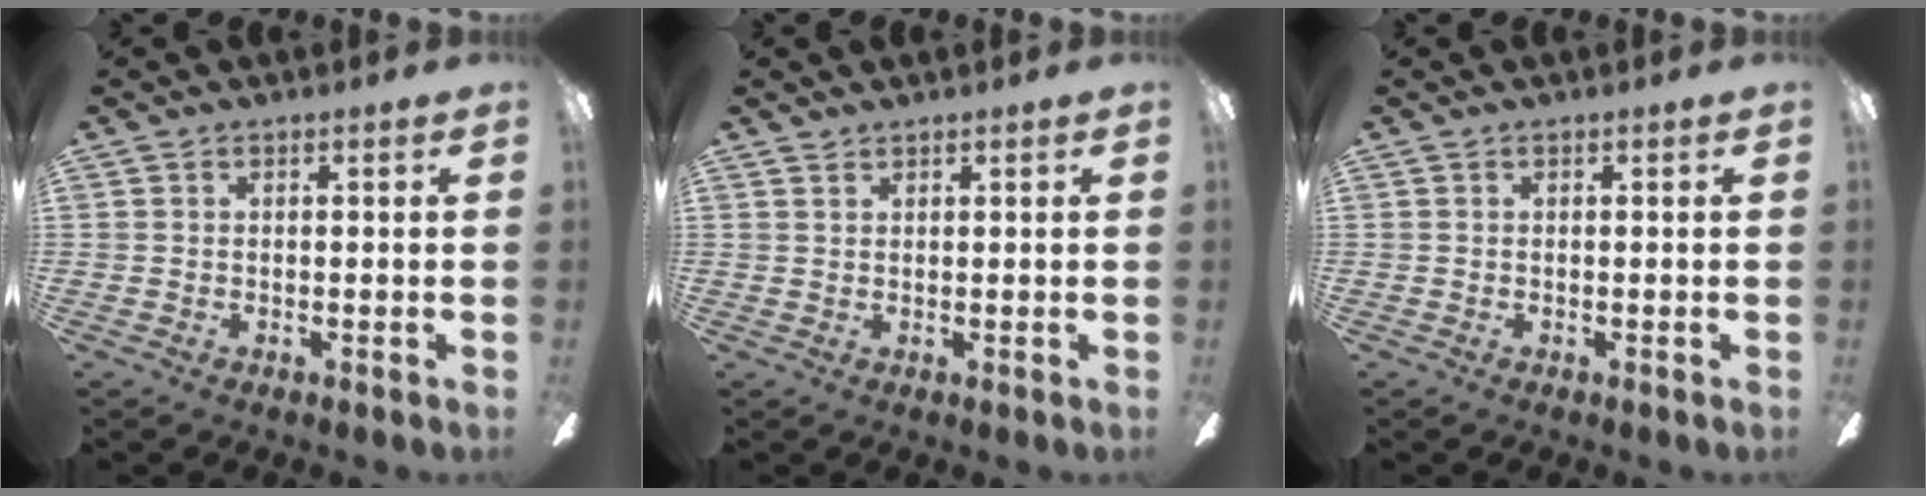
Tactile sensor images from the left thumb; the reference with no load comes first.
{"total": 1.1, "force": [1.0, 0.4, 0.1], "torque": [-0.004, 0.000, 0.020]}
{"total": 0.0}